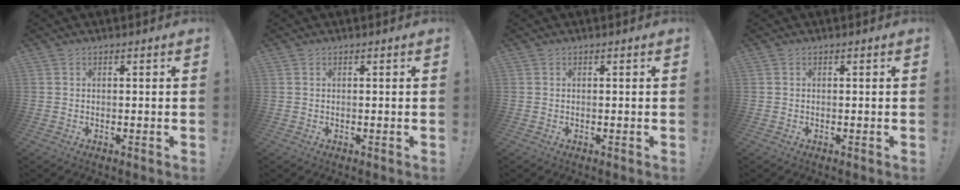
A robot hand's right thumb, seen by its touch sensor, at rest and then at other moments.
{"total": 0.0}
{"total": 0.0}
{"total": 0.0}